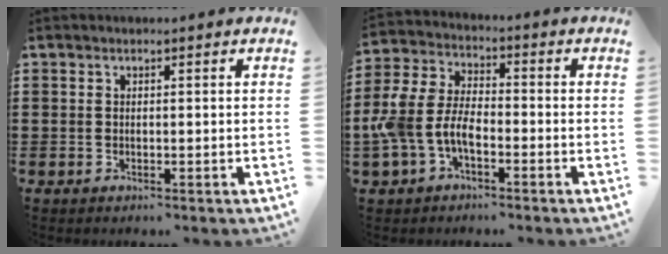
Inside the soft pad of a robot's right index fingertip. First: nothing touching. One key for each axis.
{"total": 7.1, "fx": -3.1, "fy": 3.9, "fz": 5.1, "tx": -0.146, "ty": -0.004, "tz": -0.072}